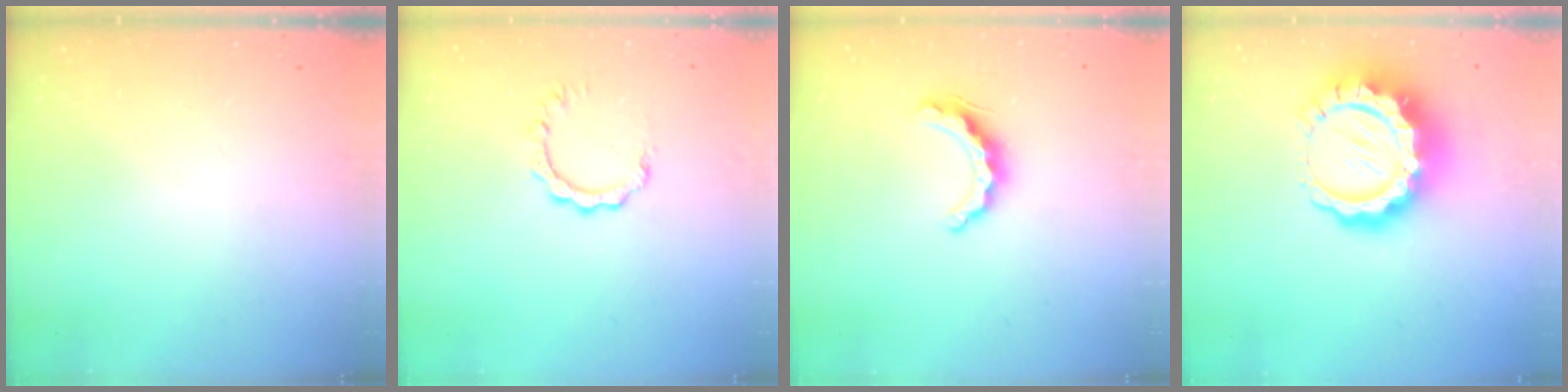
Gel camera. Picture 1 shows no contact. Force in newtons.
{"total": 4.9, "press": 4.9, "slide": 0.1}
{"total": 8.8, "press": 8.7, "slide": 0.4}
{"total": 17.5, "press": 17.4, "slide": 1.7}